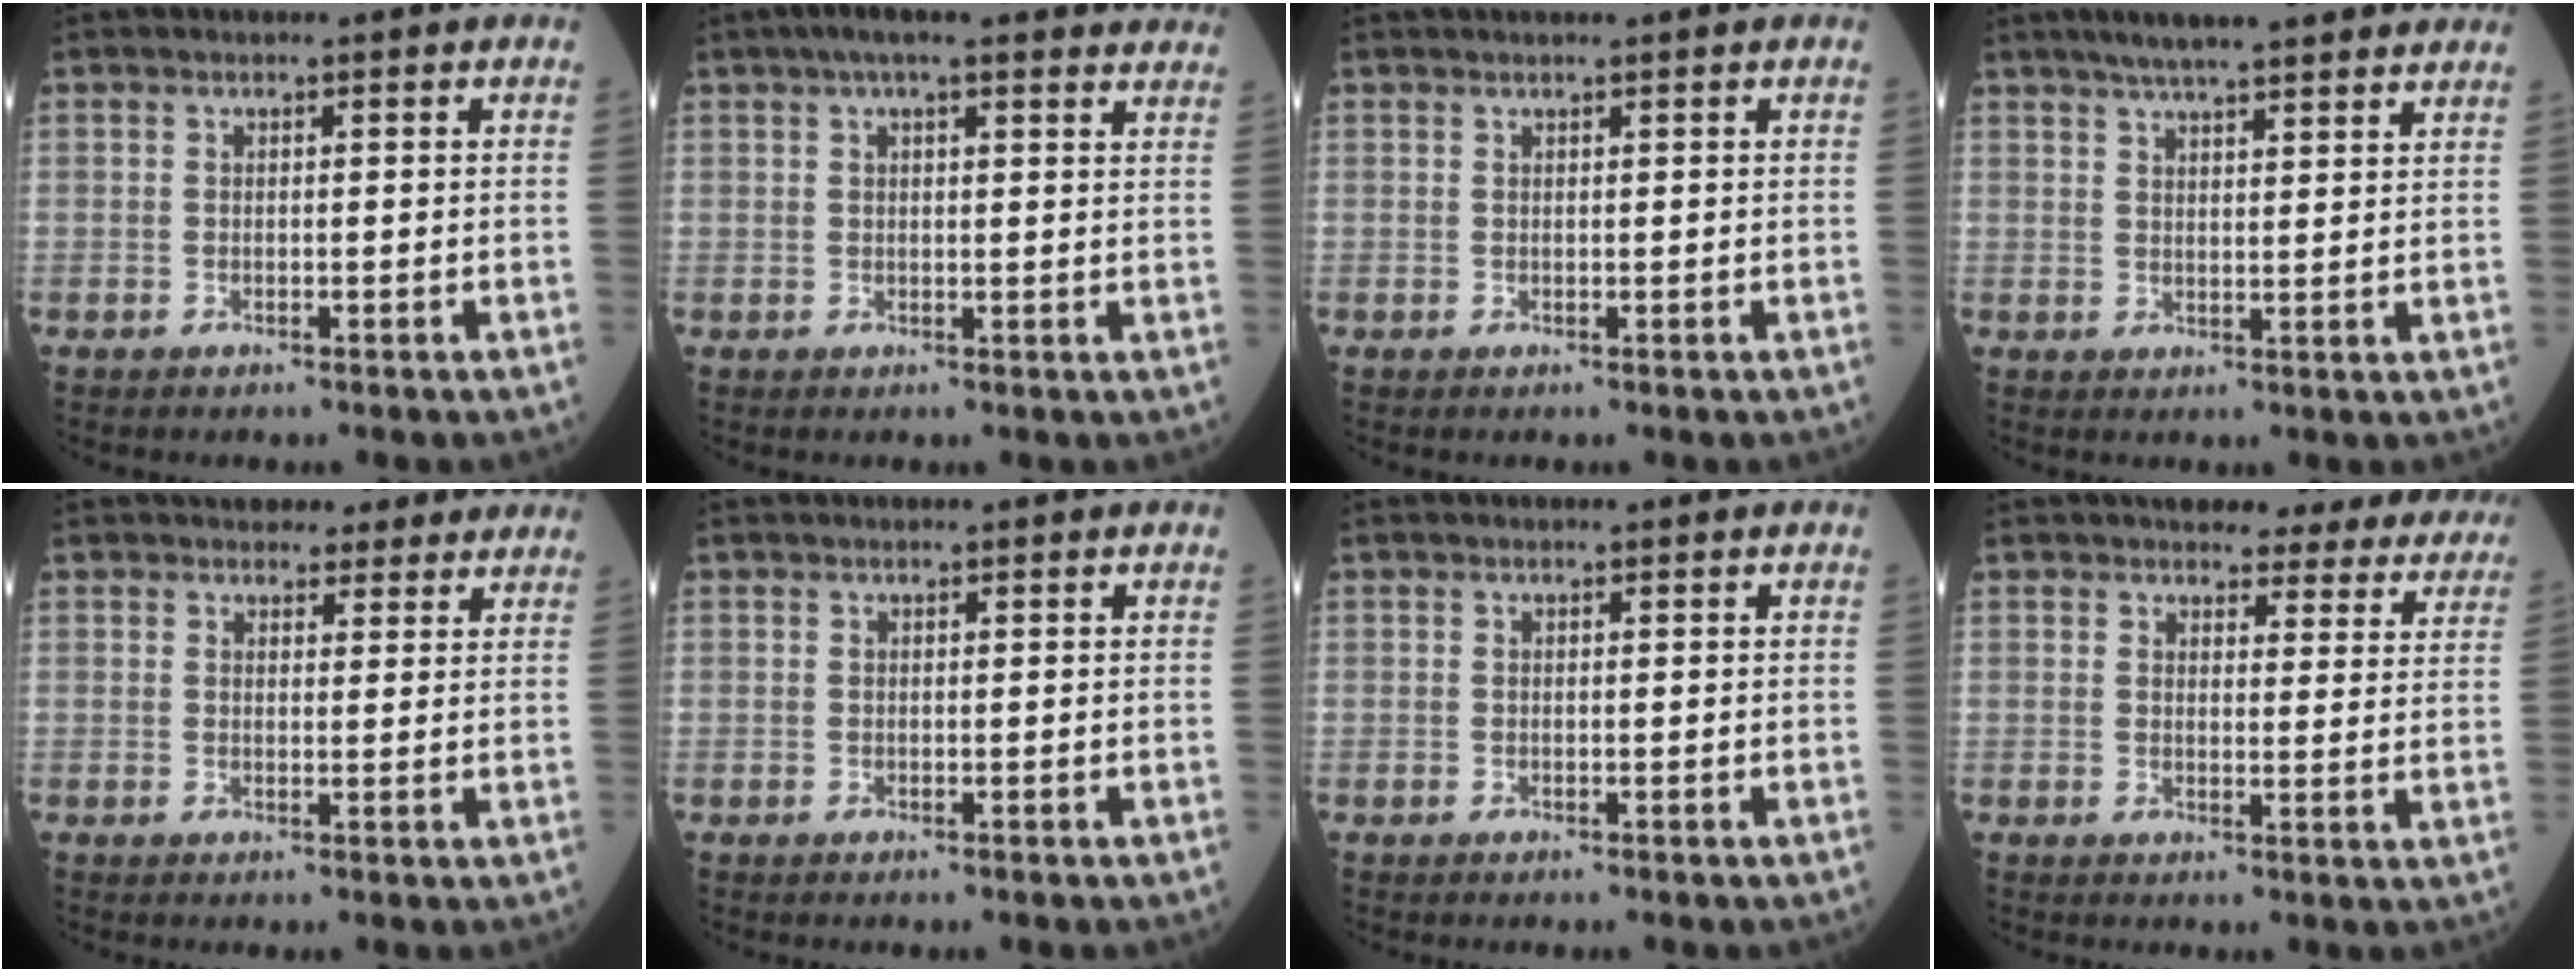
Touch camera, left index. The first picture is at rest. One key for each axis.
{"total": 13.8, "fx": 11.3, "fy": 2.6, "fz": 7.4, "tx": -0.098, "ty": 0.046, "tz": 0.138}
{"total": 1.7, "fx": 1.5, "fy": -0.4, "fz": 0.8, "tx": -0.008, "ty": 0.017, "tz": 0.030}
{"total": 12.5, "fx": 10.3, "fy": 1.6, "fz": 6.8, "tx": -0.095, "ty": 0.028, "tz": 0.137}
{"total": 6.2, "fx": 5.3, "fy": 2.7, "fz": 1.6, "tx": -0.010, "ty": 0.014, "tz": 0.062}
{"total": 0.0}
{"total": 0.0}
{"total": 16.7, "fx": 15.2, "fy": 5.0, "fz": 4.8, "tx": -0.030, "ty": -0.015, "tz": 0.152}